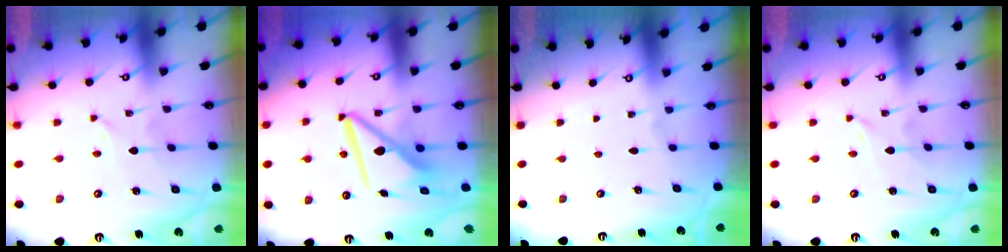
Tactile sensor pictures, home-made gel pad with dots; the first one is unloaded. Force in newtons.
{"total": 9.7, "press": 9.7, "slide": 1.1}
{"total": 0.0}
{"total": 0.0}